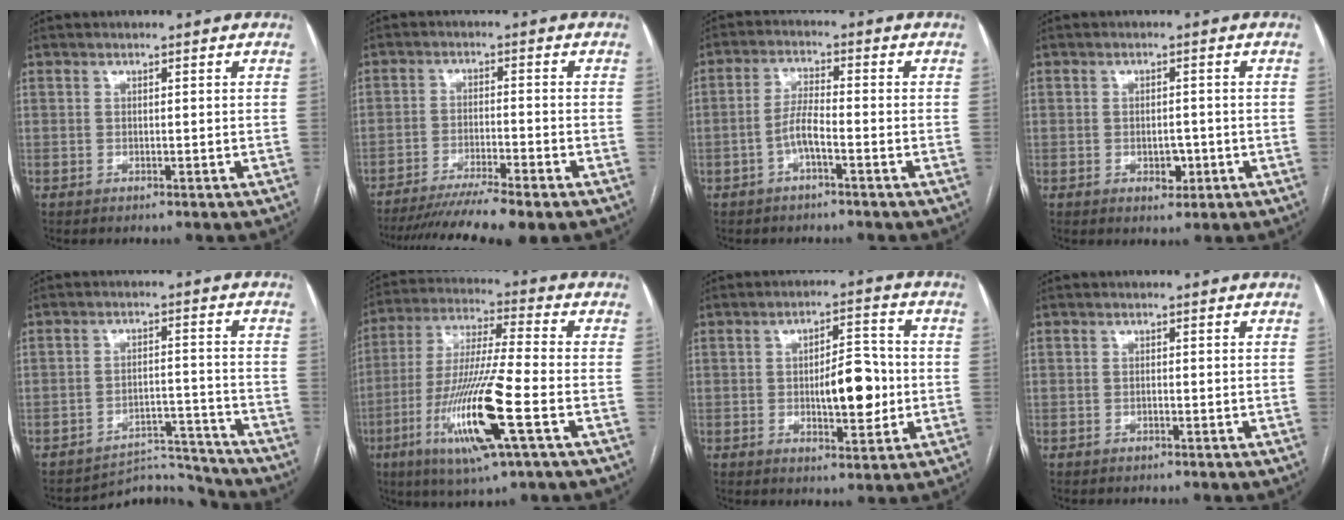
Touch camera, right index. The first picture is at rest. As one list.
[{"total": 11.4, "force": [-9.5, -0.4, 6.3], "torque": [-0.087, -0.025, -0.149]}, {"total": 3.9, "force": [-1.8, 0.5, 3.4], "torque": [-0.069, 0.010, -0.038]}, {"total": 2.8, "force": [-0.9, 1.7, 2.1], "torque": [-0.030, 0.002, -0.007]}, {"total": 7.3, "force": [-6.9, 0.5, -2.2], "torque": [0.045, 0.034, -0.102]}, {"total": 16.8, "force": [-6.0, 0.5, 15.6], "torque": [-0.319, -0.023, -0.111]}, {"total": 8.9, "force": [-0.9, 3.1, 8.3], "torque": [-0.124, 0.009, -0.007]}, {"total": 0.0}]